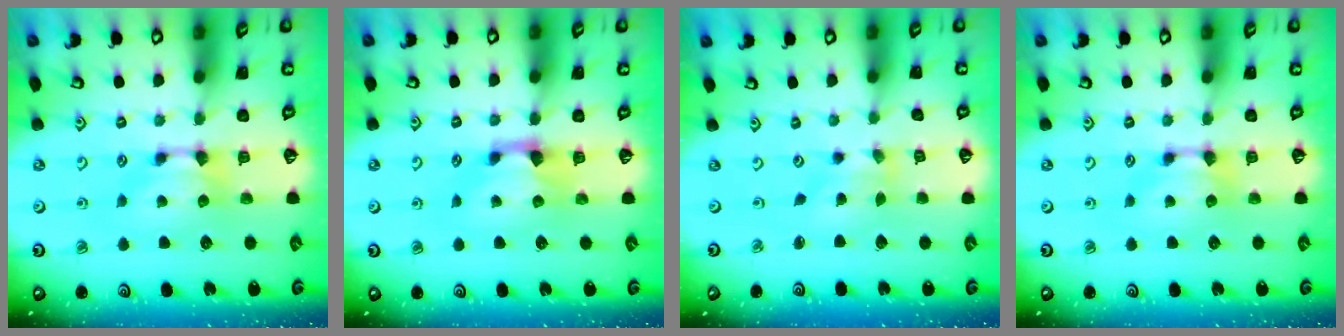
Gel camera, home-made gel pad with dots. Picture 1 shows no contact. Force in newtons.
{"total": 1.1, "press": 0.1, "slide": 1.1}
{"total": 1.6, "press": 0.9, "slide": 1.4}
{"total": 0.0}